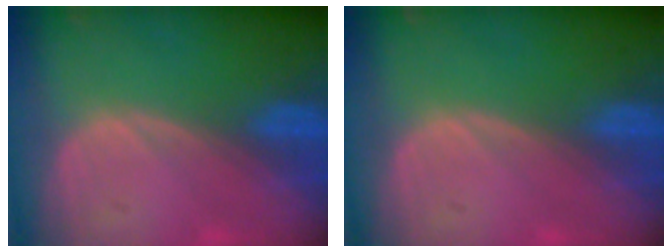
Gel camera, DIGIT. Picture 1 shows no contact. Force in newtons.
{"total": 0.0}